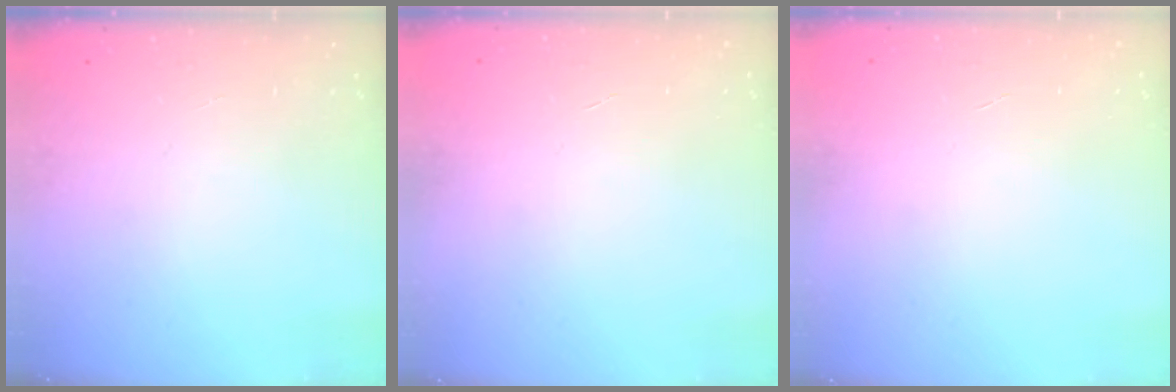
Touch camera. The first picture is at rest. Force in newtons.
{"total": 0.0}
{"total": 0.0}